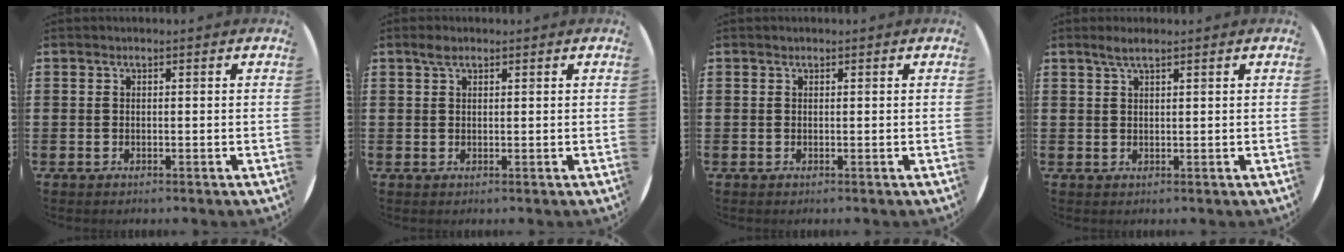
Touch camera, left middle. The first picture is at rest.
{"total": 1.6, "force": [1.0, 0.8, 0.9], "torque": [-0.012, 0.003, 0.017]}
{"total": 0.0}
{"total": 2.1, "force": [1.6, 0.2, 1.4], "torque": [-0.027, 0.005, 0.027]}